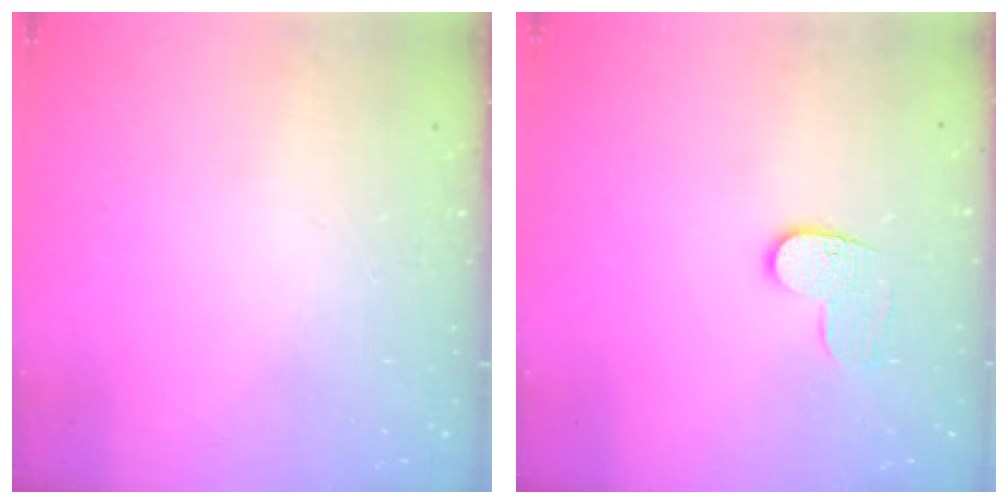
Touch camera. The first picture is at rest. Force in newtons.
{"total": 6.8, "press": 6.8, "slide": 0.1}